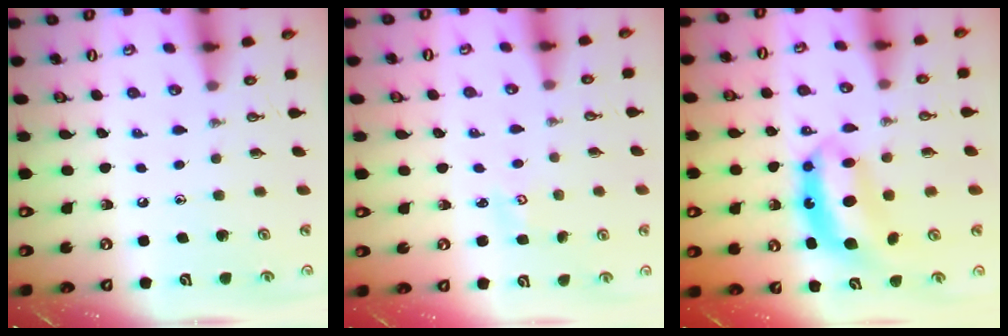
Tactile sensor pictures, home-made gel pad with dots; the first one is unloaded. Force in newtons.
{"total": 2.0, "press": 2.0, "slide": 0.3}
{"total": 7.5, "press": 7.5, "slide": 0.6}